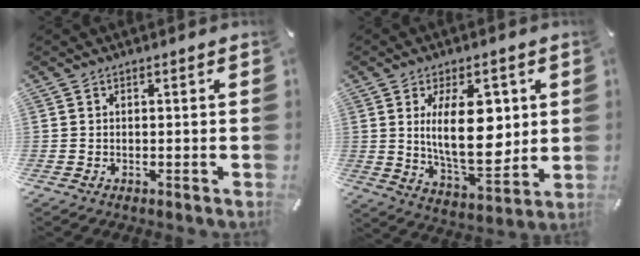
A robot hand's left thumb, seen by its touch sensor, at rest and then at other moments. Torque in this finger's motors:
{"motor_torque": [0.64, 0.71, 1.89, -0.77, 0.63]}